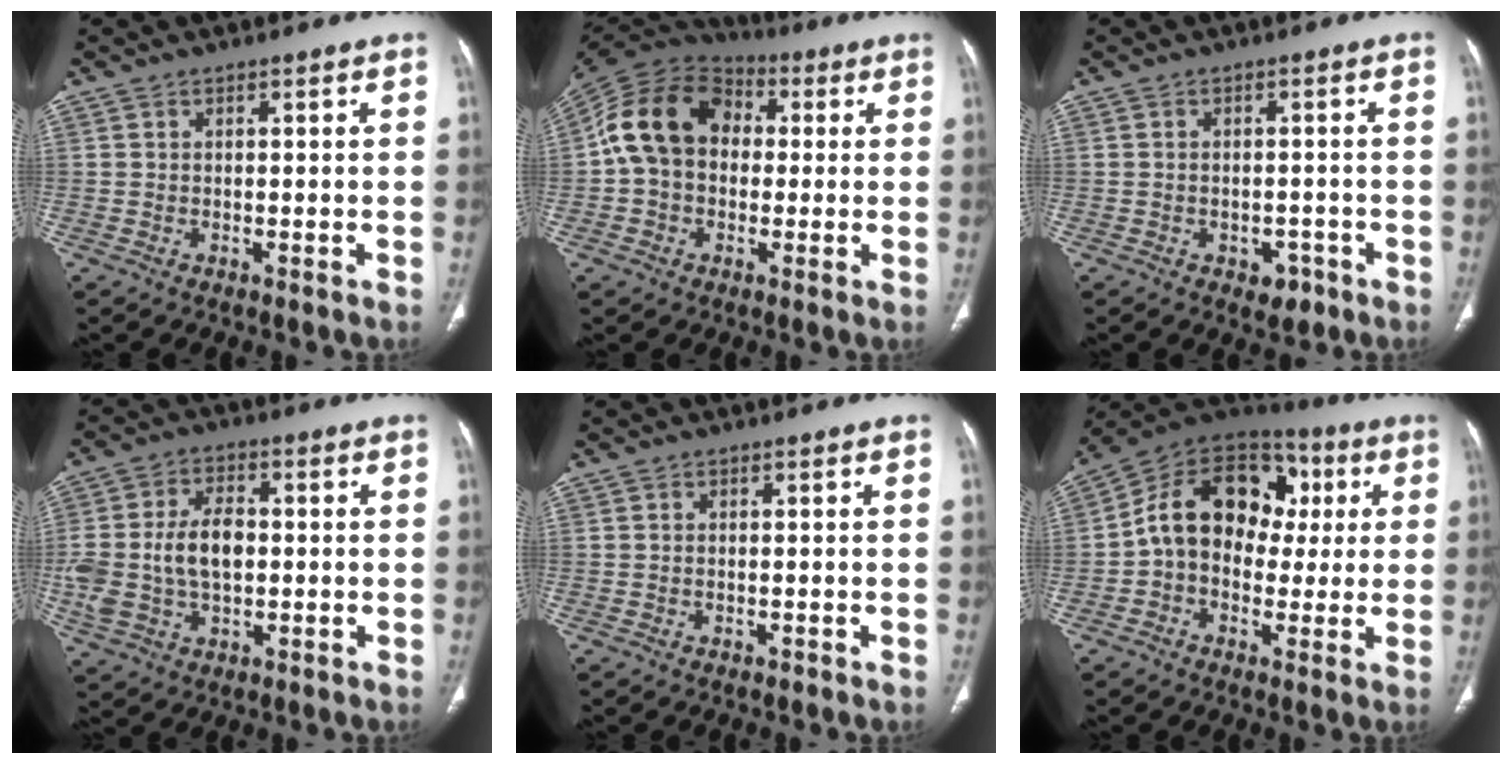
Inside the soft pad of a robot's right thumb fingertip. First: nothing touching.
{"total": 14.9, "force": [1.0, 11.4, 9.4], "torque": [-0.157, 0.036, 0.005]}
{"total": 3.5, "force": [-2.0, 2.2, 1.8], "torque": [-0.009, 0.011, -0.020]}
{"total": 11.6, "force": [-0.4, 7.4, 8.9], "torque": [-0.174, 0.019, -0.003]}
{"total": 0.0}
{"total": 17.1, "force": [1.3, 12.8, 11.3], "torque": [-0.146, 0.048, 0.008]}